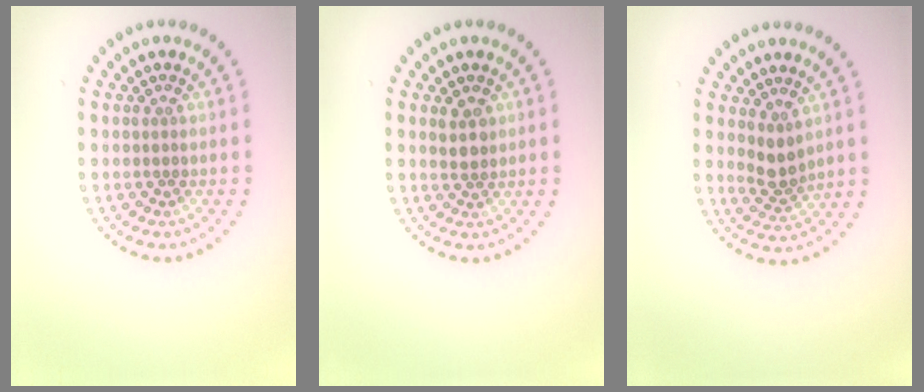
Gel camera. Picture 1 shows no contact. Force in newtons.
{"total": 1.8, "press": 1.6, "slide": 0.8}
{"total": 2.2, "press": 1.9, "slide": 1.2}